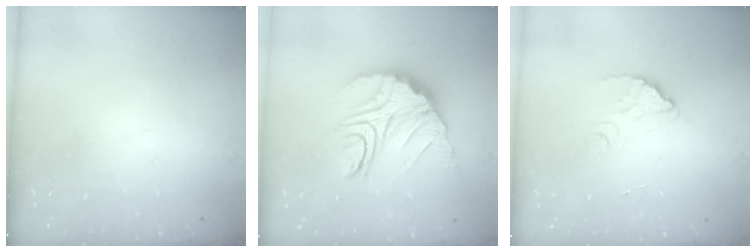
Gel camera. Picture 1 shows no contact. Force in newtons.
{"total": 14.7, "press": 14.7, "slide": 1.1}
{"total": 2.2, "press": 2.2, "slide": 0.1}